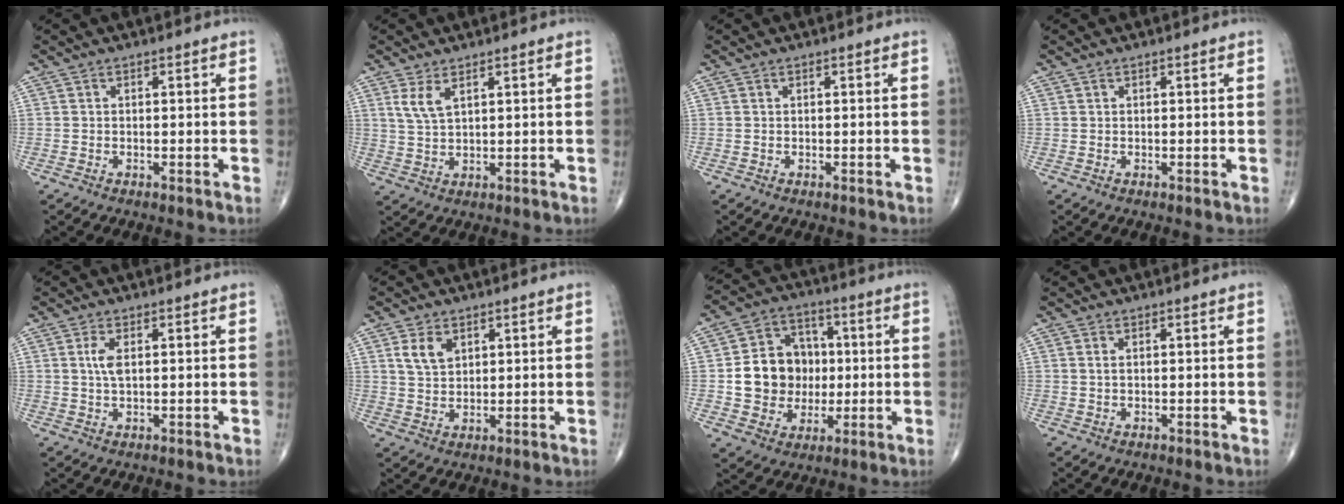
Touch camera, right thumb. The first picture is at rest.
{"total": 4.0, "force": [2.1, 1.5, 3.0], "torque": [-0.064, -0.009, 0.051]}
{"total": 0.0}
{"total": 0.0}
{"total": 3.0, "force": [0.7, 1.2, 2.7], "torque": [-0.058, 0.001, 0.015]}
{"total": 5.0, "force": [2.3, 3.2, 3.1], "torque": [-0.047, -0.011, 0.048]}
{"total": 13.6, "force": [0.0, 11.8, 6.7], "torque": [-0.071, 0.022, 0.006]}
{"total": 0.9, "force": [0.3, 0.4, 0.7], "torque": [-0.018, 0.005, 0.008]}